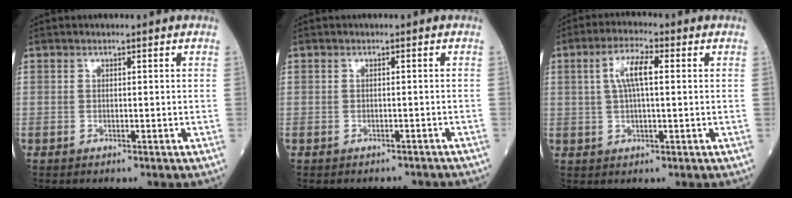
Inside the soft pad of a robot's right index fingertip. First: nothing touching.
{"total": 2.8, "force": [-2.5, 1.1, 0.3], "torque": [-0.002, 0.001, -0.032]}
{"total": 5.9, "force": [1.3, 1.3, 5.6], "torque": [-0.112, 0.014, 0.025]}